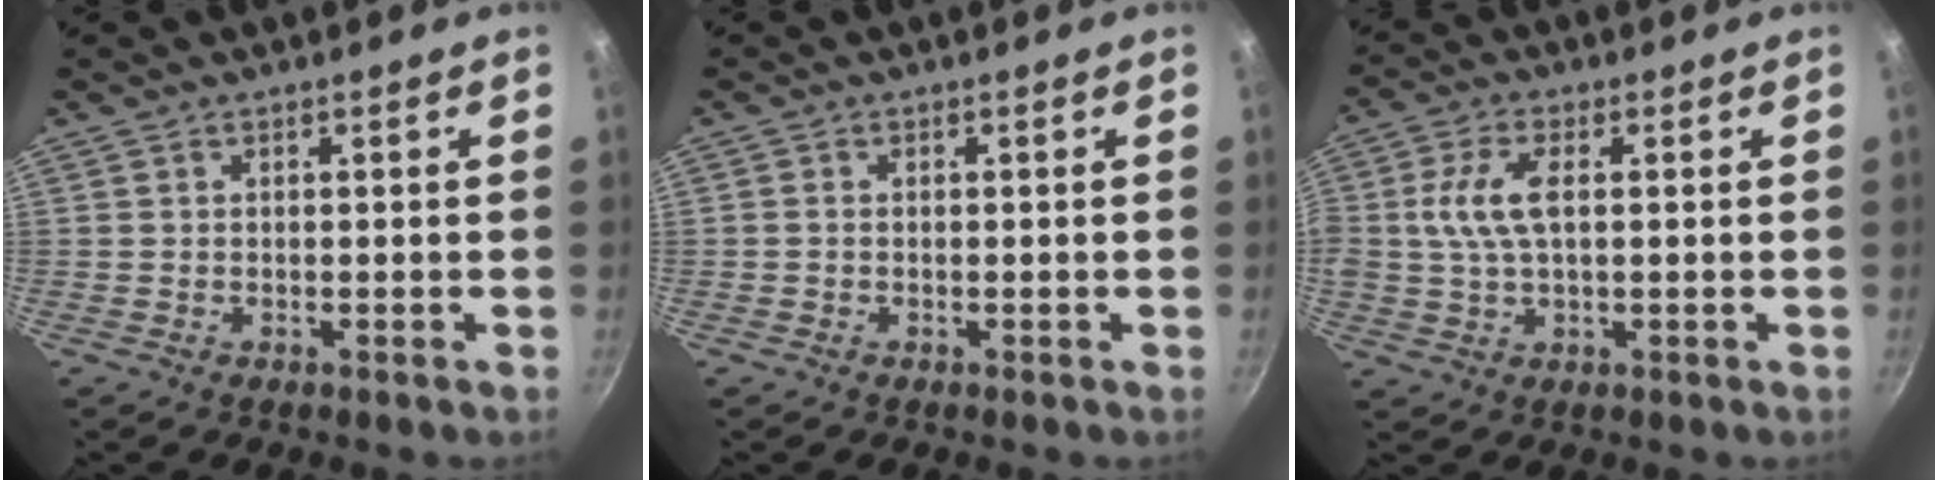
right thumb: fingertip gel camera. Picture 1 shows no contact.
{"total": 0.5, "force": [-0.2, 0.4, 0.2], "torque": [-0.002, 0.002, -0.005]}
{"total": 7.9, "force": [1.0, 4.2, 6.6], "torque": [-0.133, 0.012, 0.015]}